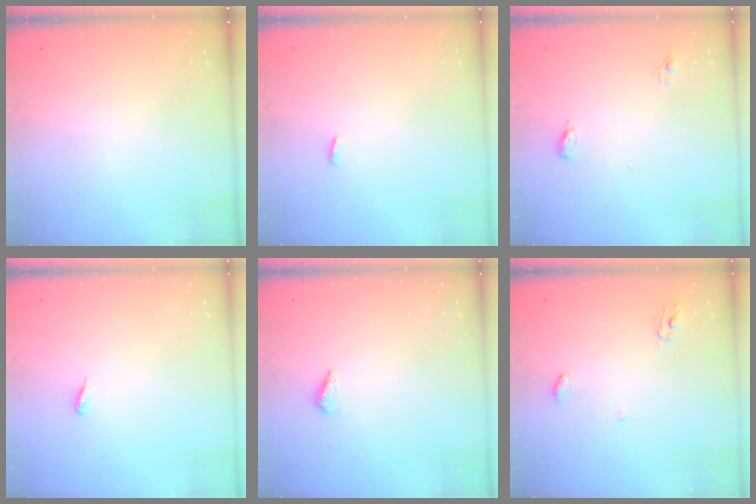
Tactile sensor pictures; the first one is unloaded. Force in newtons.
{"total": 2.3, "press": 2.1, "slide": 0.8}
{"total": 4.7, "press": 4.5, "slide": 1.1}
{"total": 3.2, "press": 3.2, "slide": 0.2}
{"total": 2.1, "press": 1.9, "slide": 0.8}
{"total": 4.1, "press": 4.1, "slide": 0.2}